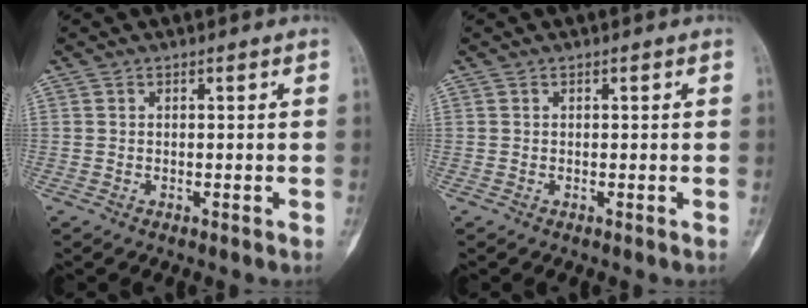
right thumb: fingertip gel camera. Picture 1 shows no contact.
{"total": 0.0}